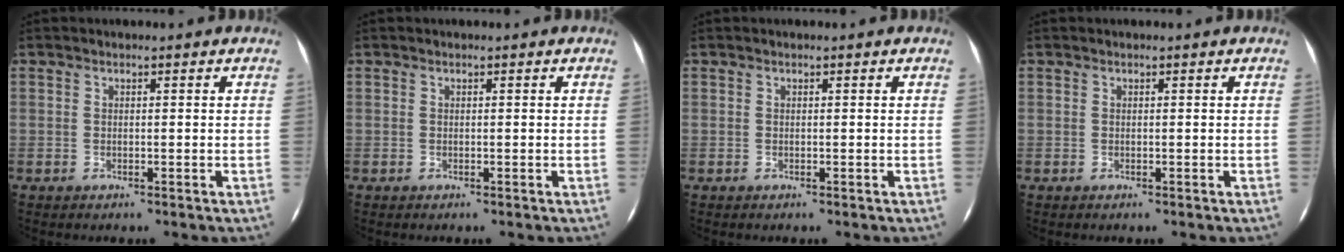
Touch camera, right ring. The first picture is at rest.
{"total": 0.0}
{"total": 0.0}
{"total": 0.0}